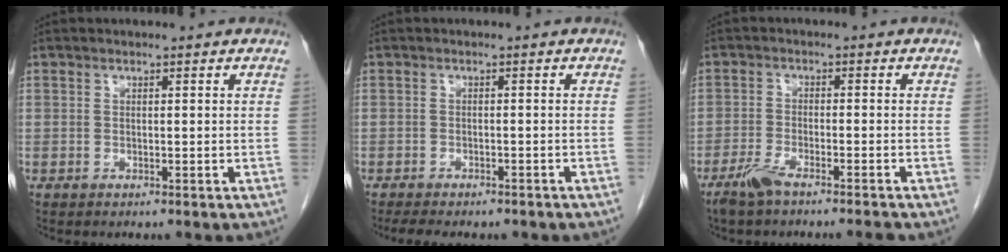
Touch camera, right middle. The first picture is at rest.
{"total": 9.6, "force": [-7.9, 3.4, 4.2], "torque": [-0.069, 0.001, -0.093]}
{"total": 4.5, "force": [-3.8, 0.1, 2.5], "torque": [-0.051, -0.009, -0.074]}